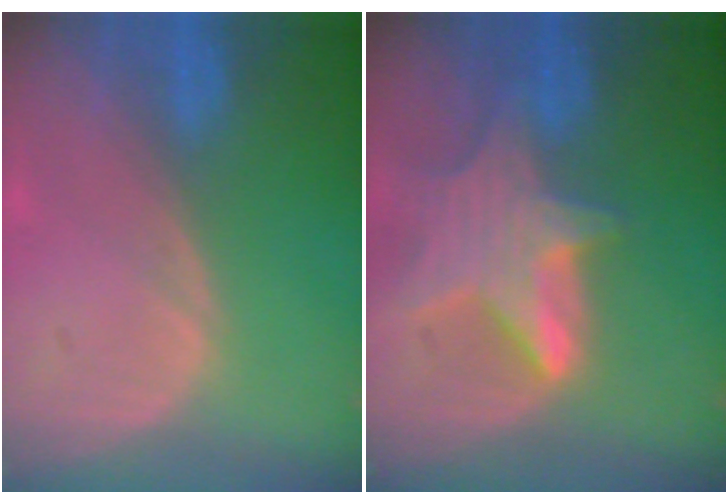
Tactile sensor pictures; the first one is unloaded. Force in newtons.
{"total": 7.8, "press": 7.1, "slide": 3.2}